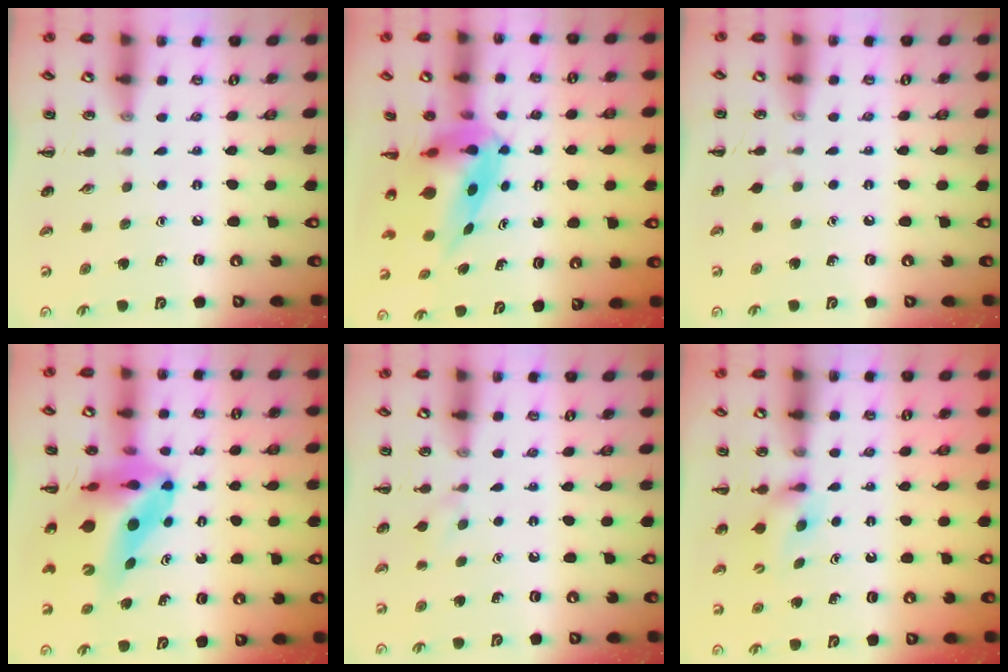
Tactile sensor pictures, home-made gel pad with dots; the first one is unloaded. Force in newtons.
{"total": 7.8, "press": 7.4, "slide": 2.4}
{"total": 2.4, "press": 2.3, "slide": 0.9}
{"total": 14.8, "press": 14.1, "slide": 4.5}
{"total": 4.2, "press": 3.9, "slide": 1.6}
{"total": 5.9, "press": 5.7, "slide": 1.2}